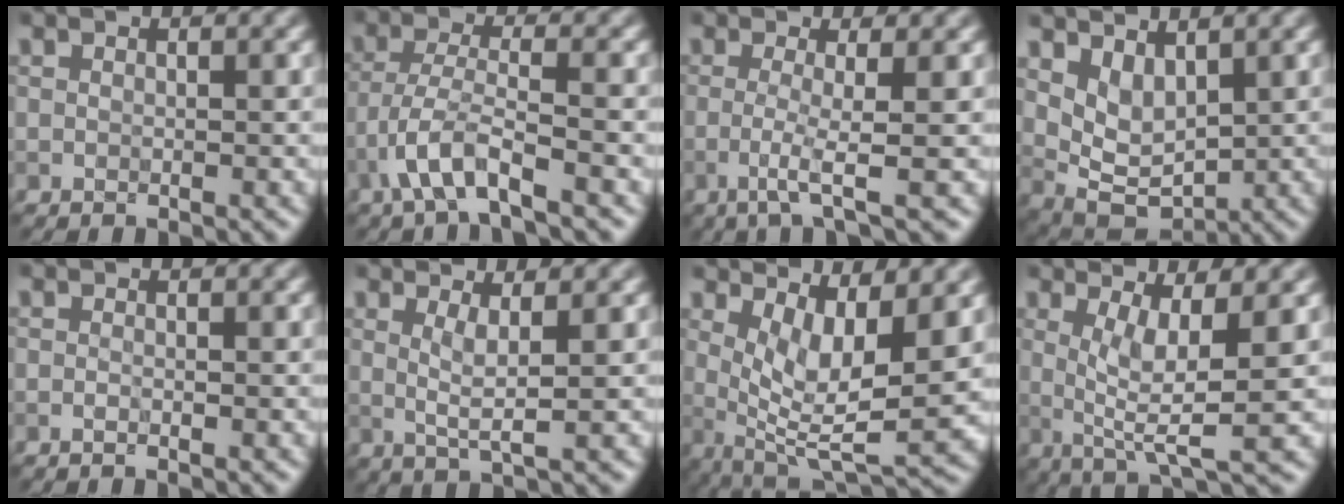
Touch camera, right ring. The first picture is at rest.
{"total": 4.5, "force": [-2.9, 0.8, 3.4], "torque": [-0.069, 0.004, -0.061]}
{"total": 3.1, "force": [-0.8, 0.3, 3.0], "torque": [-0.056, -0.002, -0.028]}
{"total": 3.3, "force": [1.8, 1.8, 2.1], "torque": [-0.053, -0.013, 0.040]}
{"total": 0.6, "force": [-0.4, 0.1, 0.5], "torque": [-0.012, -0.002, -0.007]}
{"total": 2.4, "force": [0.8, 0.3, 2.2], "torque": [-0.044, -0.004, 0.015]}
{"total": 6.9, "force": [1.9, 2.3, 6.2], "torque": [-0.107, -0.017, 0.038]}
{"total": 5.0, "force": [0.8, 0.9, 4.8], "torque": [-0.088, -0.004, 0.015]}